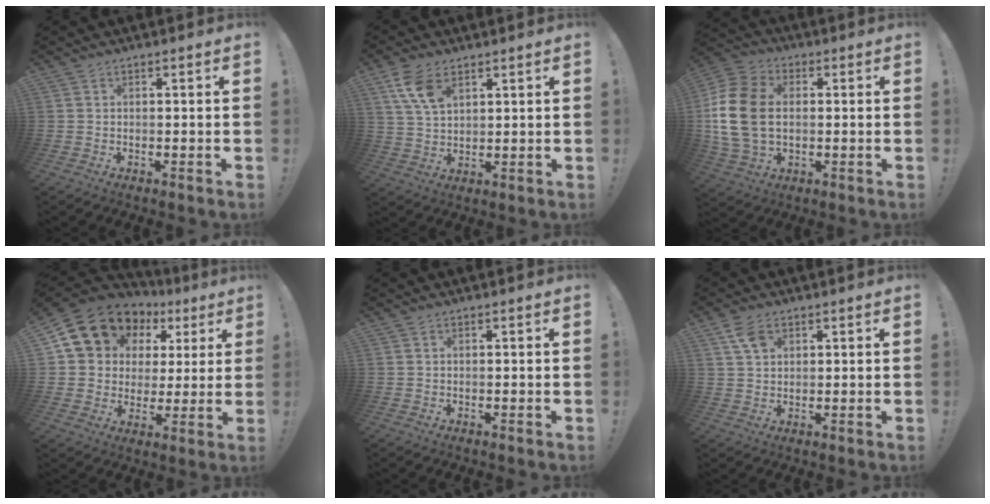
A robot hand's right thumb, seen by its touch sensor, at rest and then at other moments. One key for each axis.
{"total": 9.2, "fx": 5.1, "fy": 4.9, "fz": 5.9, "tx": -0.110, "ty": -0.016, "tz": 0.098}
{"total": 17.9, "fx": 1.0, "fy": 12.6, "fz": 12.6, "tx": -0.243, "ty": 0.012, "tz": 0.023}
{"total": 14.4, "fx": 8.0, "fy": 10.8, "fz": 5.2, "tx": -0.088, "ty": -0.044, "tz": 0.165}
{"total": 0.0}
{"total": 5.9, "fx": 3.1, "fy": 3.9, "fz": 3.3, "tx": -0.054, "ty": -0.006, "tz": 0.060}